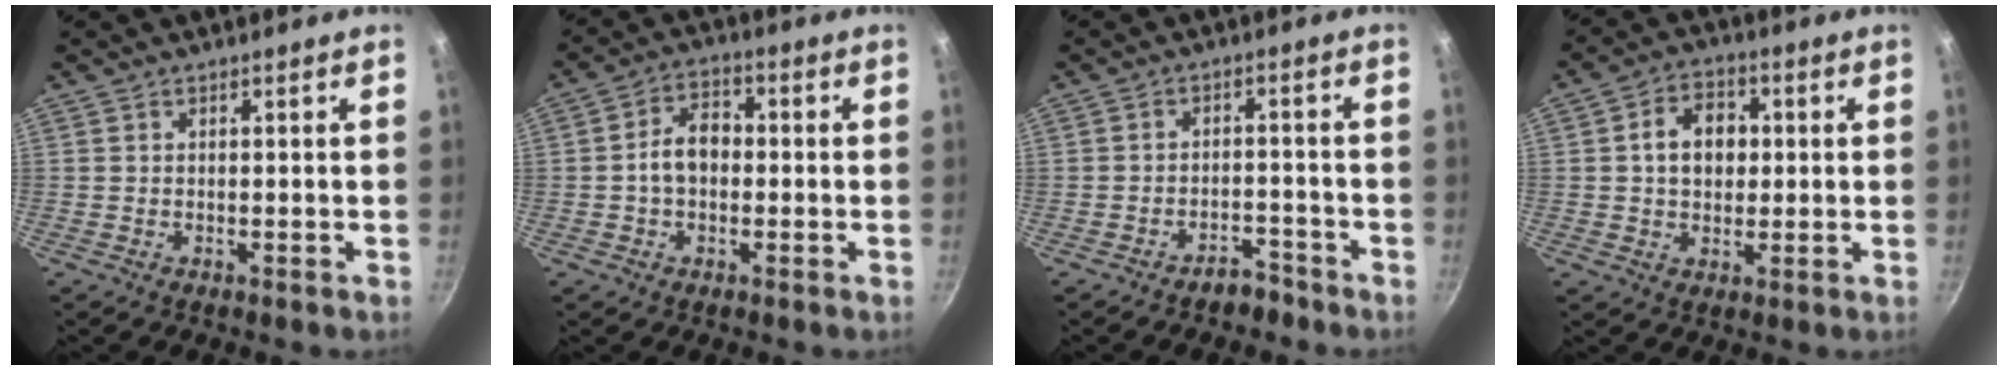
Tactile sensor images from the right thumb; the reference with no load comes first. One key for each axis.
{"total": 6.9, "fx": -0.5, "fy": 4.9, "fz": 4.9, "tx": -0.059, "ty": 0.025, "tz": -0.016}
{"total": 3.6, "fx": -3.0, "fy": 1.6, "fz": 1.1, "tx": 0.002, "ty": 0.035, "tz": -0.038}
{"total": 8.6, "fx": 1.0, "fy": 6.5, "fz": 5.5, "tx": -0.063, "ty": 0.013, "tz": 0.009}